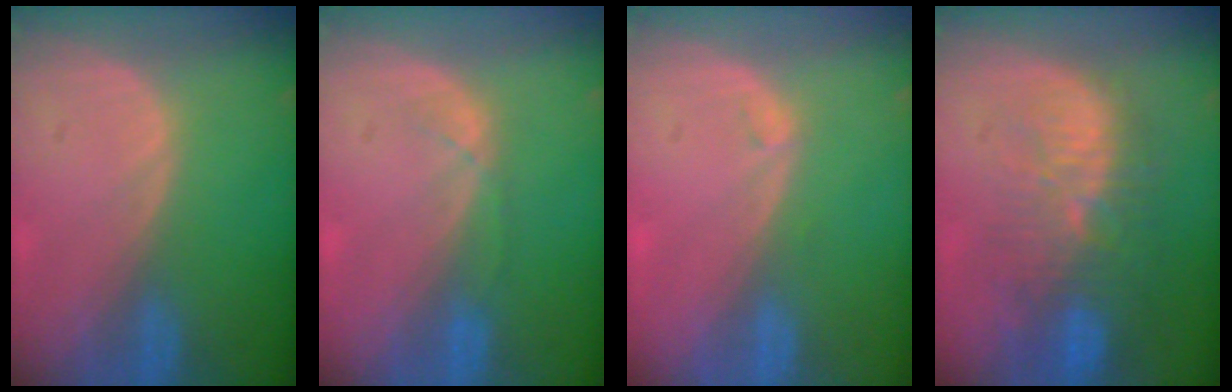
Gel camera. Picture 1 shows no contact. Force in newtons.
{"total": 1.4, "press": 1.3, "slide": 0.3}
{"total": 0.6, "press": 0.6, "slide": 0.2}
{"total": 11.0, "press": 9.7, "slide": 5.2}